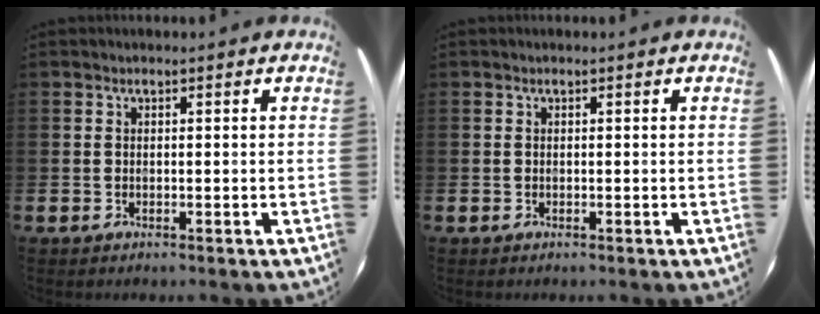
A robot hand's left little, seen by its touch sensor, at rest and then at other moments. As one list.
[{"total": 0.0}]